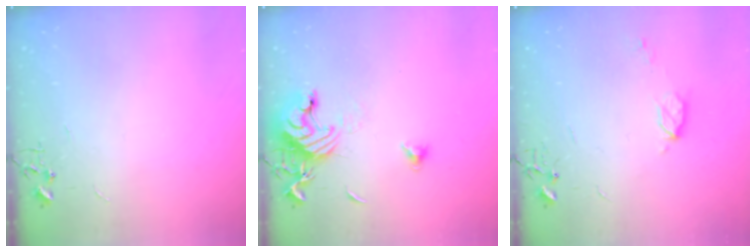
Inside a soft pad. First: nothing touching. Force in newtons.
{"total": 13.9, "press": 13.8, "slide": 1.2}
{"total": 6.3, "press": 6.2, "slide": 0.9}